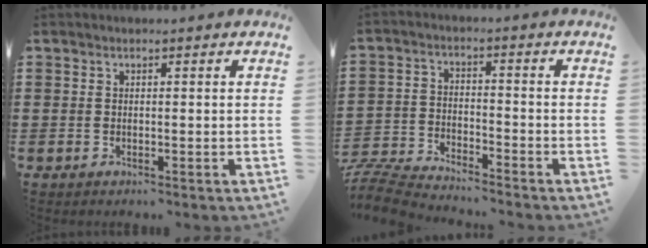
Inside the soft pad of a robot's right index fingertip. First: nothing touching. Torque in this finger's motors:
{"motor_torque": [-1.09, 1.05, 0.19, 0.03]}